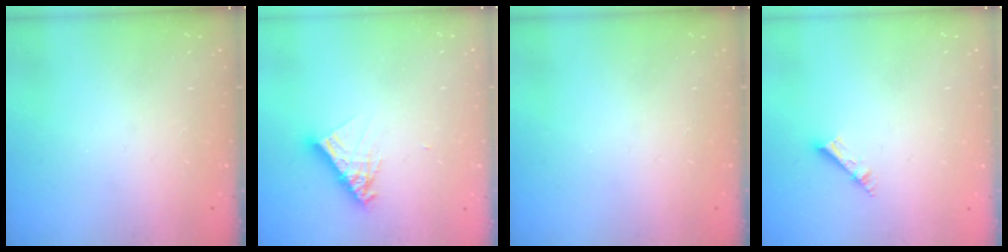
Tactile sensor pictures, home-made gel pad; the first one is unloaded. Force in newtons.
{"total": 10.2, "press": 10.2, "slide": 0.9}
{"total": 0.0}
{"total": 3.8, "press": 3.8, "slide": 0.2}